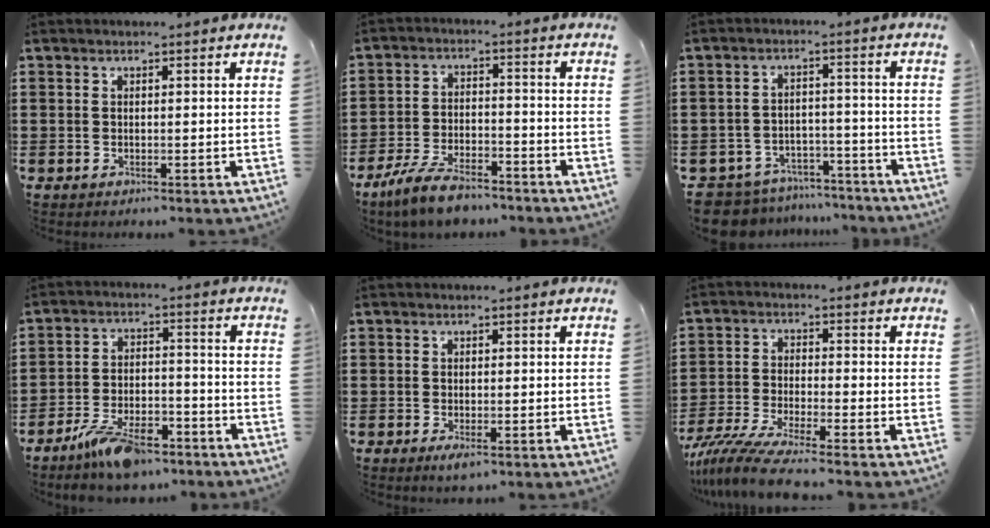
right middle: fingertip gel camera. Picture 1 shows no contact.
{"total": 7.5, "force": [-6.4, 1.8, 3.5], "torque": [-0.077, 0.005, -0.121]}
{"total": 6.7, "force": [-6.5, 1.2, 0.5], "torque": [-0.026, 0.012, -0.133]}
{"total": 8.4, "force": [-6.5, 2.5, 4.8], "torque": [-0.093, 0.009, -0.121]}
{"total": 1.4, "force": [-0.7, 0.6, 1.0], "torque": [-0.019, -0.002, -0.012]}
{"total": 7.0, "force": [-6.1, 0.1, 3.5], "torque": [-0.086, -0.018, -0.120]}